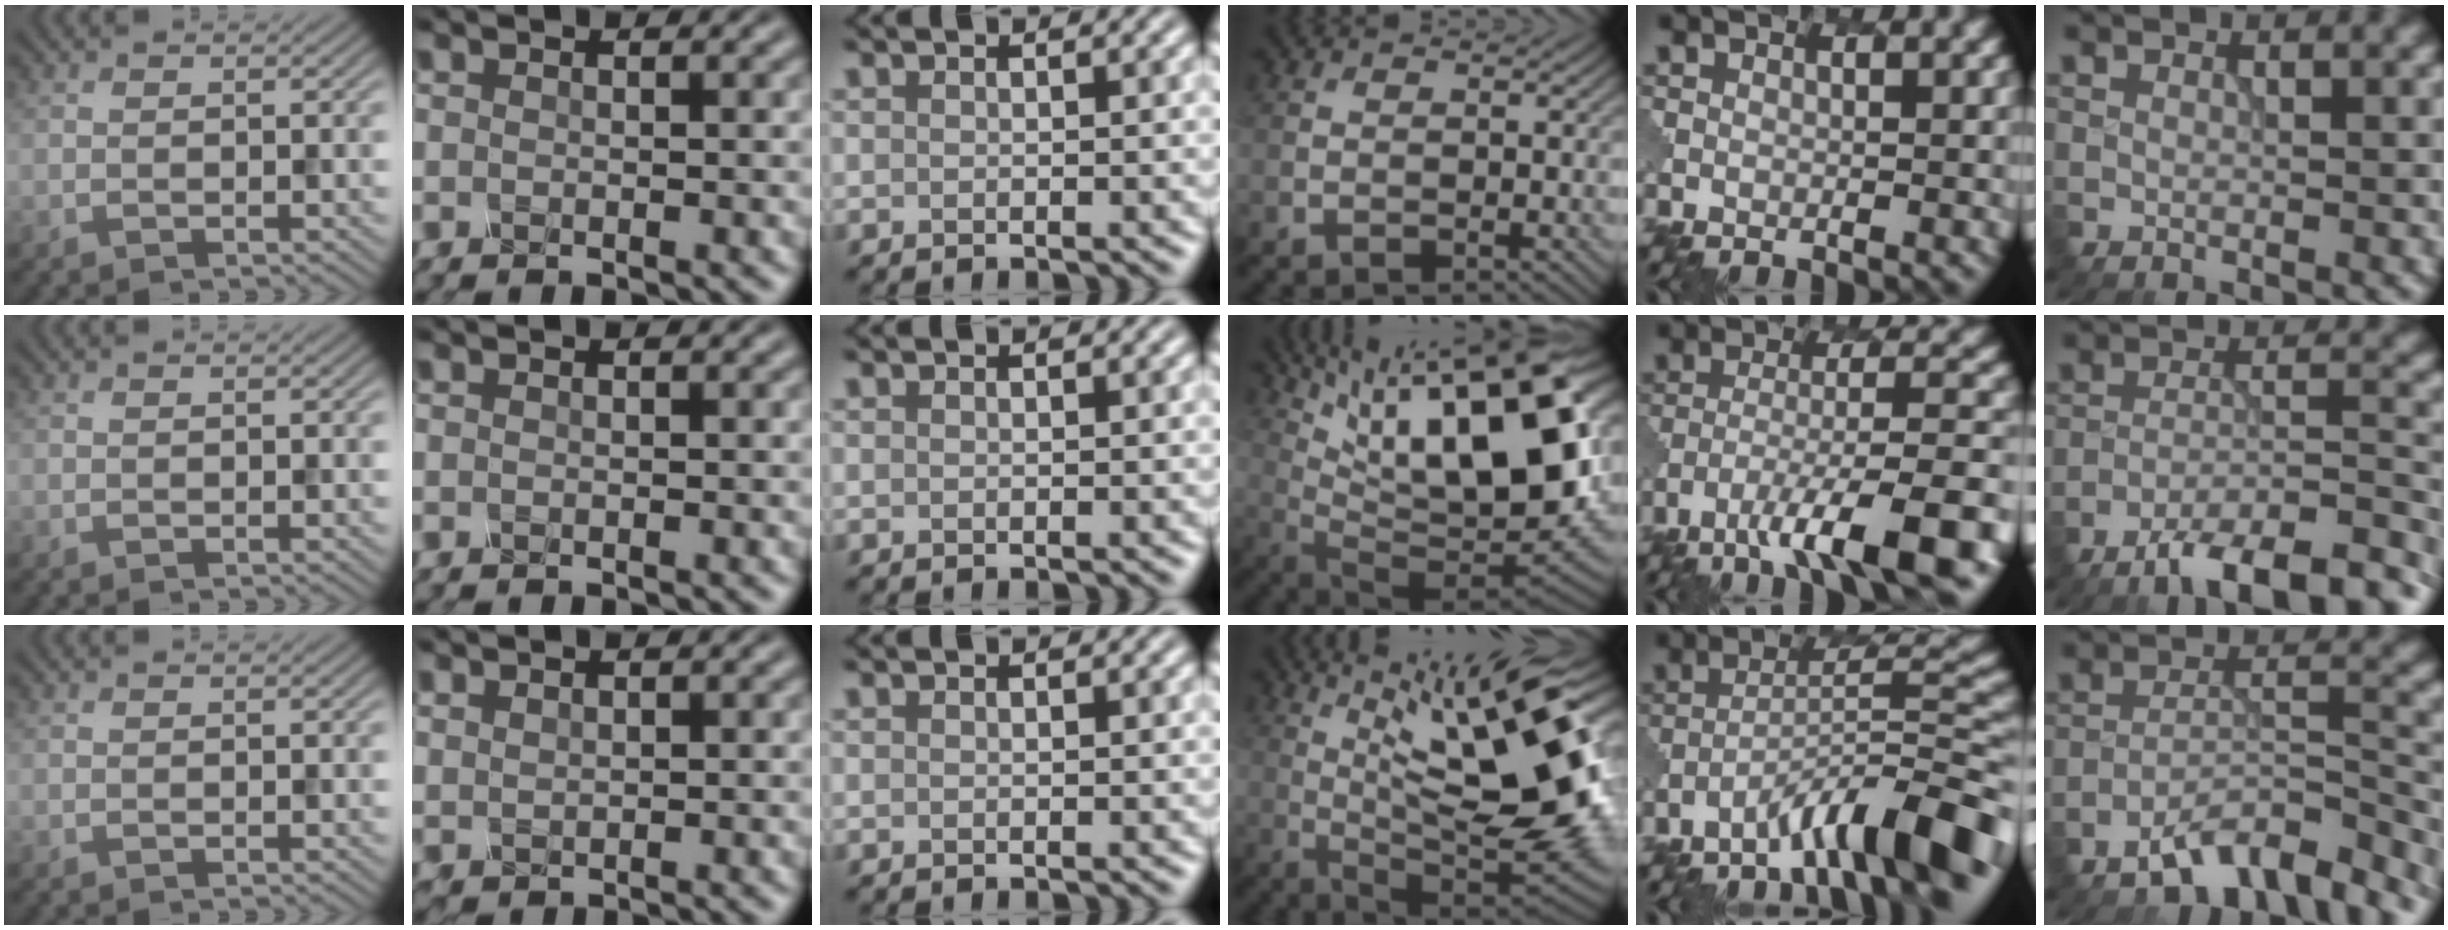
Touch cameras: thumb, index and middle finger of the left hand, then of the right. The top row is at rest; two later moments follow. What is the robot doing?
{"motion": "twist", "object": "rubiks cube"}